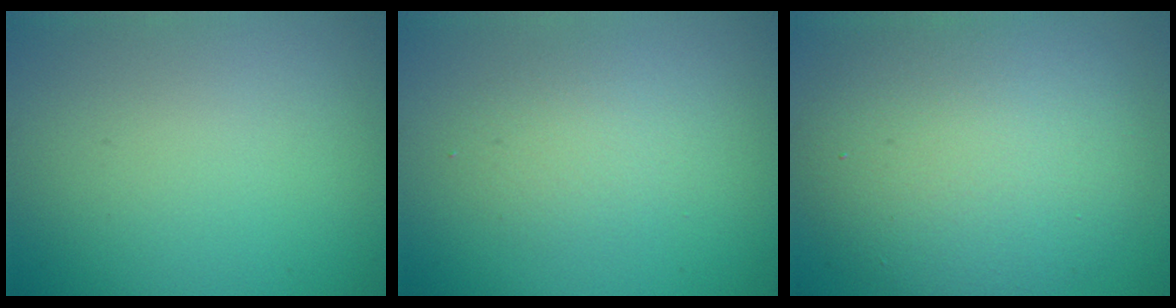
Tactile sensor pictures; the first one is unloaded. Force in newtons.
{"total": 2.2, "press": 2.2, "slide": 0.1}
{"total": 8.8, "press": 8.8, "slide": 0.7}